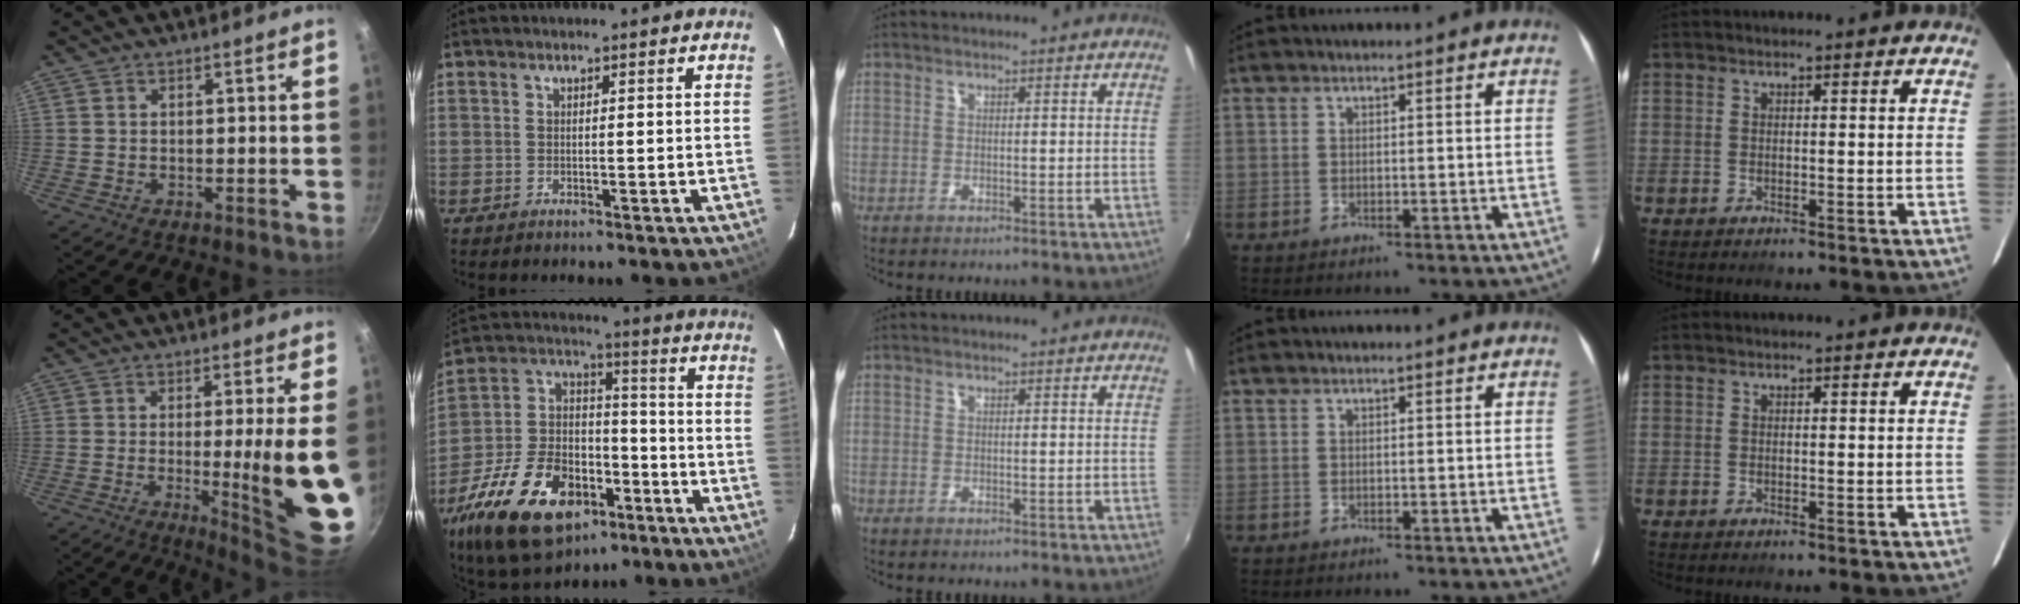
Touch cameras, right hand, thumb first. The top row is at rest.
{"thumb": {"total": 15.1, "force": [-1.3, 1.2, 15.0], "torque": [-0.206, -0.023, -0.009]}, "index": {"total": 25.1, "force": [-13.7, 14.5, 15.2], "torque": [-0.322, 0.009, -0.222]}}